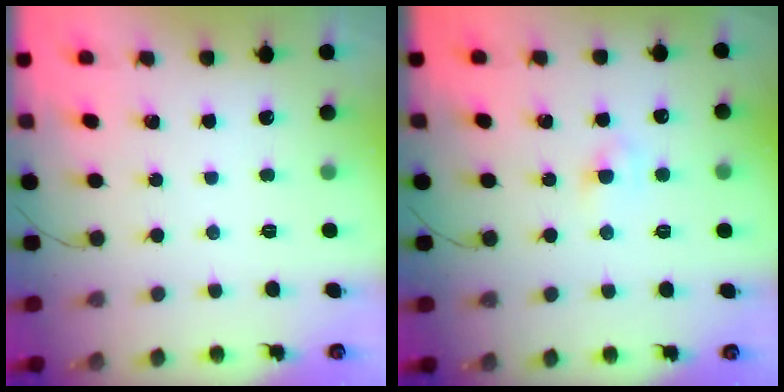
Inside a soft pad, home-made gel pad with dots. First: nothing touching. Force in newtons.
{"total": 2.6, "press": 2.5, "slide": 0.8}